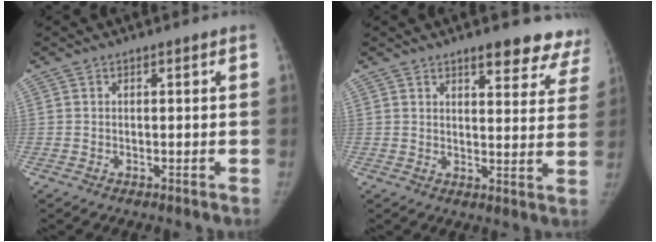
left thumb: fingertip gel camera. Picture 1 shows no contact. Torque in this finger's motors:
{"motor_torque": [0.71, -0.30, 0.63, -0.57, 0.06]}